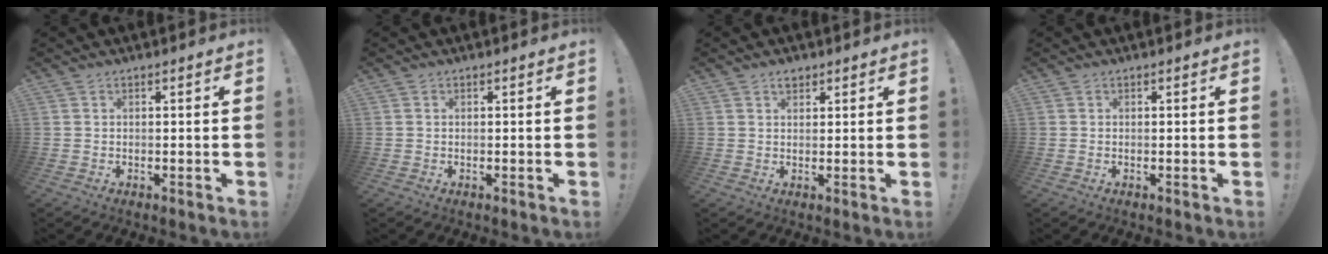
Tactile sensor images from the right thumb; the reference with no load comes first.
{"total": 0.0}
{"total": 2.4, "force": [1.6, 1.5, 0.9], "torque": [-0.009, -0.005, 0.028]}
{"total": 0.0}